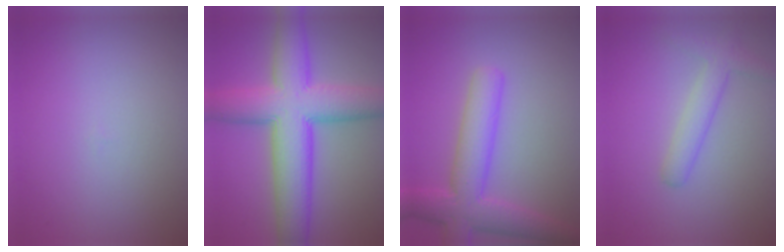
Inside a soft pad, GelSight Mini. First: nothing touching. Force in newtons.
{"total": 10.6, "press": 10.6, "slide": 0.4}
{"total": 6.0, "press": 6.0, "slide": 0.2}
{"total": 2.7, "press": 2.7, "slide": 0.1}